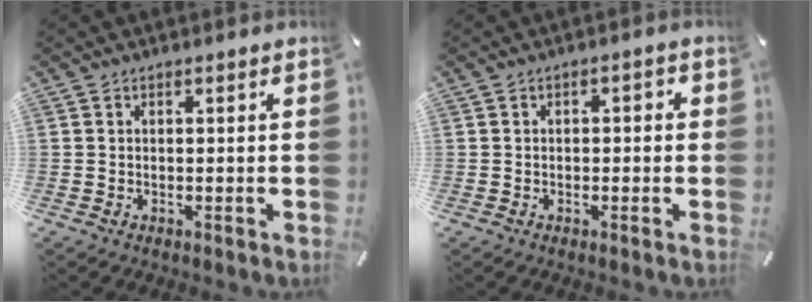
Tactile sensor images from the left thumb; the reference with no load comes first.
{"total": 1.7, "force": [-1.0, 1.0, 1.0], "torque": [-0.018, 0.009, -0.022]}